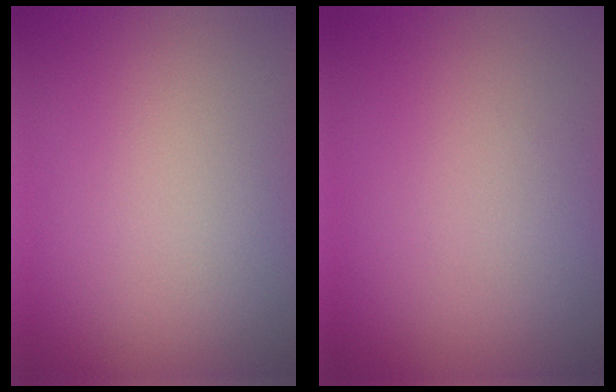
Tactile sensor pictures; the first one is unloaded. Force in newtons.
{"total": 0.0}